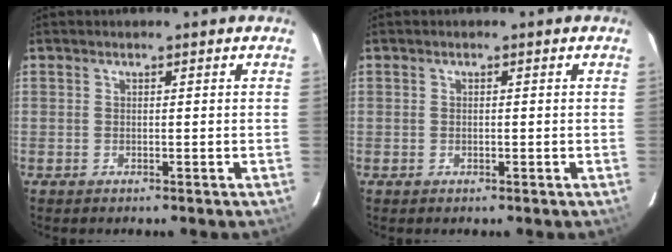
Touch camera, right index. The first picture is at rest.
{"total": 0.5, "force": [-0.1, 0.3, 0.4], "torque": [-0.007, 0.001, -0.001]}